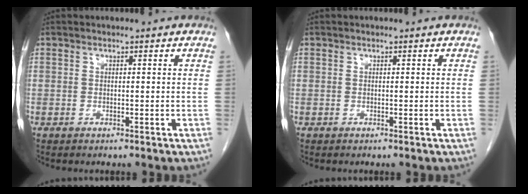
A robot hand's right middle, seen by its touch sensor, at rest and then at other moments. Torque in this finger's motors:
{"motor_torque": [-0.01, 0.02, 0.00, 0.00]}